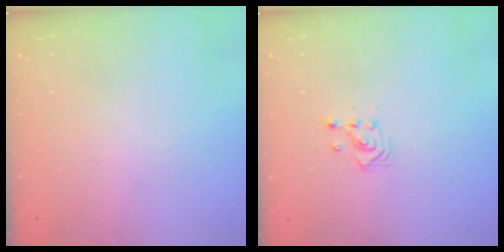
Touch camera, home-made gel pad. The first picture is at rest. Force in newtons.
{"total": 2.9, "press": 2.9, "slide": 0.3}